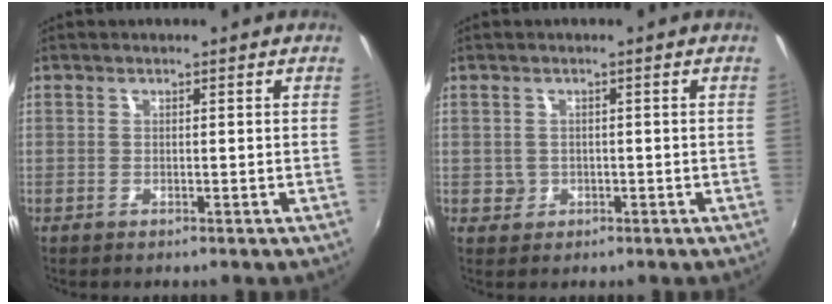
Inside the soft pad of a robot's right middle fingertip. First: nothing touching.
{"total": 2.0, "force": [-0.2, 2.0, 0.3], "torque": [-0.004, -0.001, -0.001]}